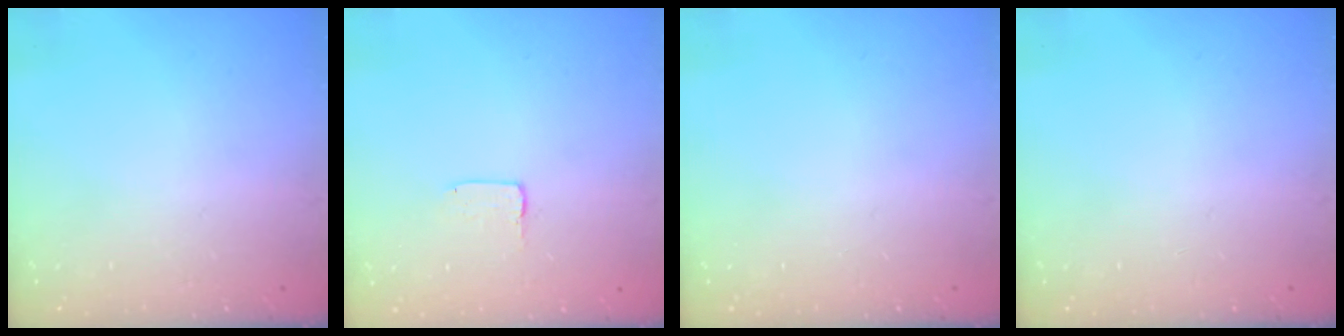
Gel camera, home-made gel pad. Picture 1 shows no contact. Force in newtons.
{"total": 1.7, "press": 1.6, "slide": 0.1}
{"total": 0.0}
{"total": 0.0}